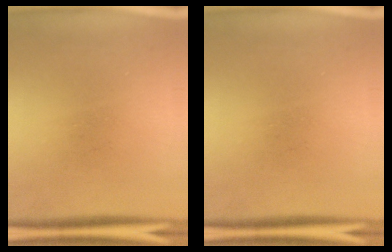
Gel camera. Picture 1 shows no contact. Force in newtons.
{"total": 0.0}